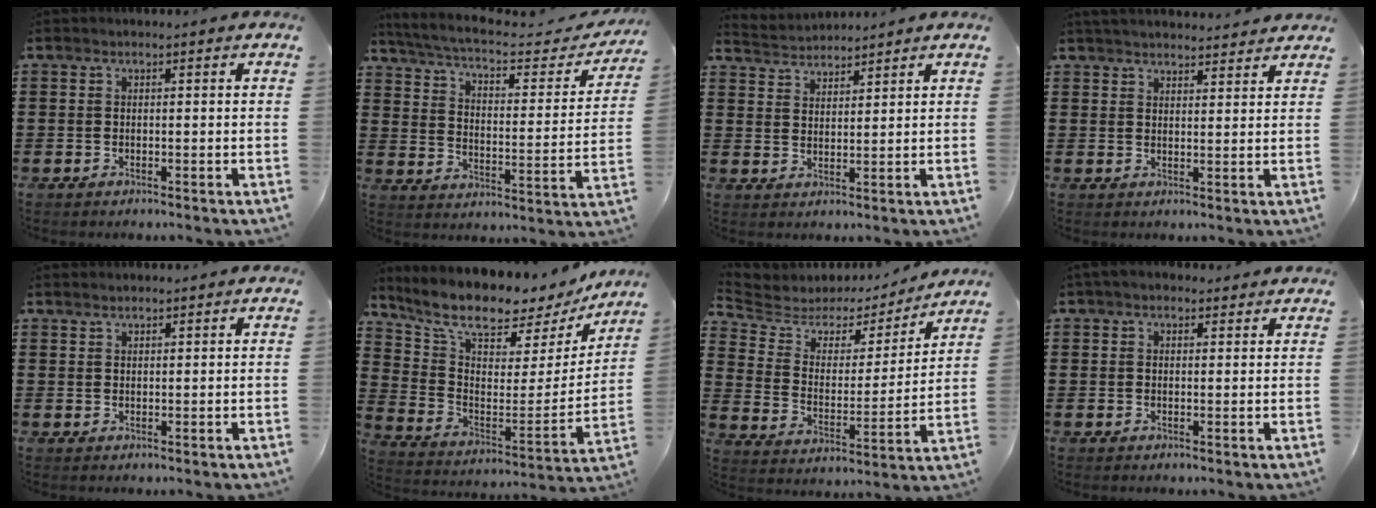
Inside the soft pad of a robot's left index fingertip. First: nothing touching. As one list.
[{"total": 5.5, "force": [4.7, 0.6, 2.6], "torque": [-0.077, -0.032, 0.076]}, {"total": 3.0, "force": [2.9, 0.5, -0.5], "torque": [-0.002, -0.008, 0.054]}, {"total": 3.2, "force": [3.2, 0.3, 0.5], "torque": [-0.019, -0.006, 0.059]}, {"total": 1.2, "force": [1.2, 0.3, 0.1], "torque": [-0.003, 0.001, 0.024]}, {"total": 8.6, "force": [7.6, 1.8, 3.6], "torque": [-0.094, -0.071, 0.125]}, {"total": 4.8, "force": [4.0, 2.7, 0.7], "torque": [-0.050, -0.027, 0.063]}, {"total": 2.7, "force": [2.1, 1.3, 1.0], "torque": [-0.026, 0.006, 0.039]}]